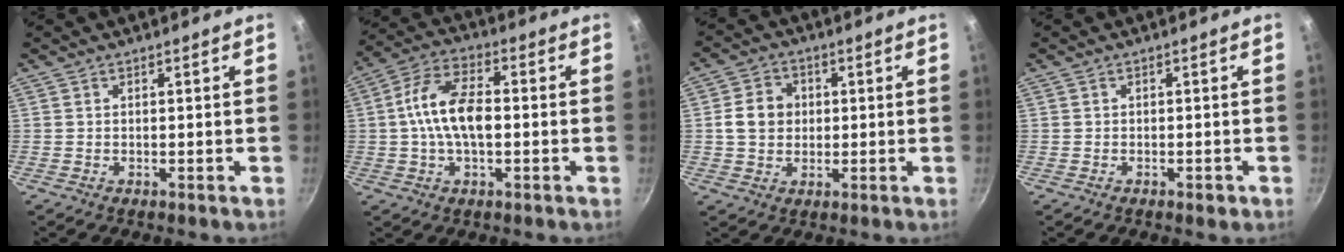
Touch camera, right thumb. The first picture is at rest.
{"total": 11.4, "force": [-0.2, 5.9, 9.7], "torque": [-0.176, 0.030, -0.014]}
{"total": 8.4, "force": [0.9, 7.1, 4.4], "torque": [-0.054, 0.009, 0.006]}
{"total": 1.5, "force": [-0.8, 0.9, 1.0], "torque": [-0.010, 0.010, -0.007]}